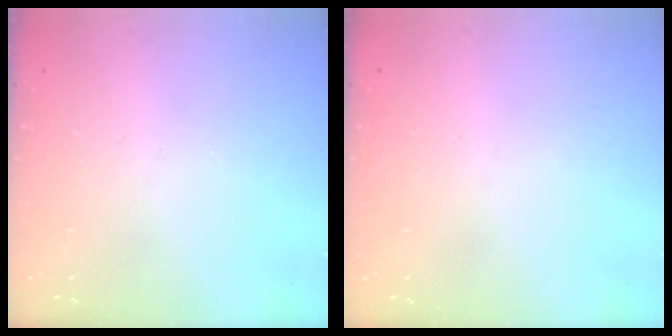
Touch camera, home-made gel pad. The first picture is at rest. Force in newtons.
{"total": 1.6, "press": 1.5, "slide": 0.1}